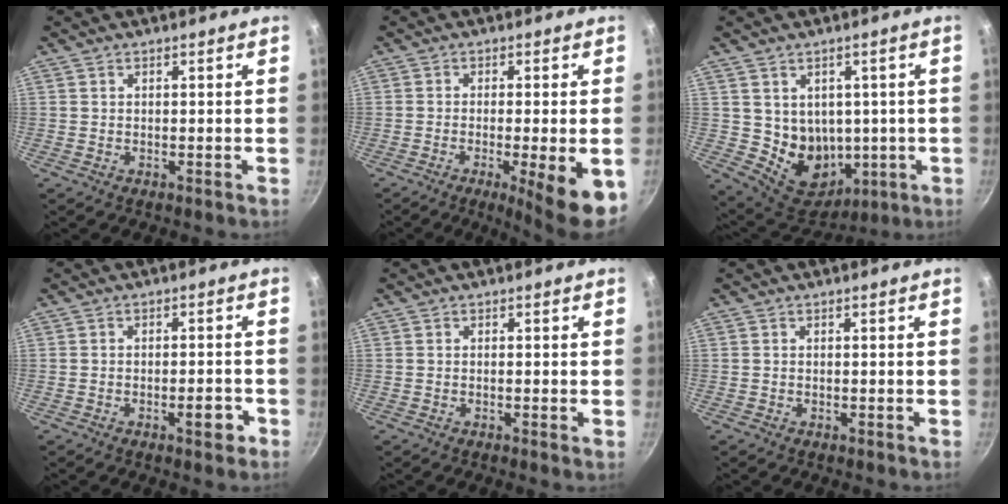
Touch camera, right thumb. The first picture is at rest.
{"total": 10.4, "force": [-3.5, 1.6, 9.7], "torque": [-0.136, -0.001, -0.046]}
{"total": 11.7, "force": [0.6, 9.9, 6.2], "torque": [-0.063, -0.021, 0.036]}
{"total": 4.1, "force": [-2.0, 1.5, 3.2], "torque": [-0.026, 0.020, -0.025]}
{"total": 0.8, "force": [-0.2, 0.0, 0.8], "torque": [-0.014, -0.001, -0.006]}
{"total": 0.0}